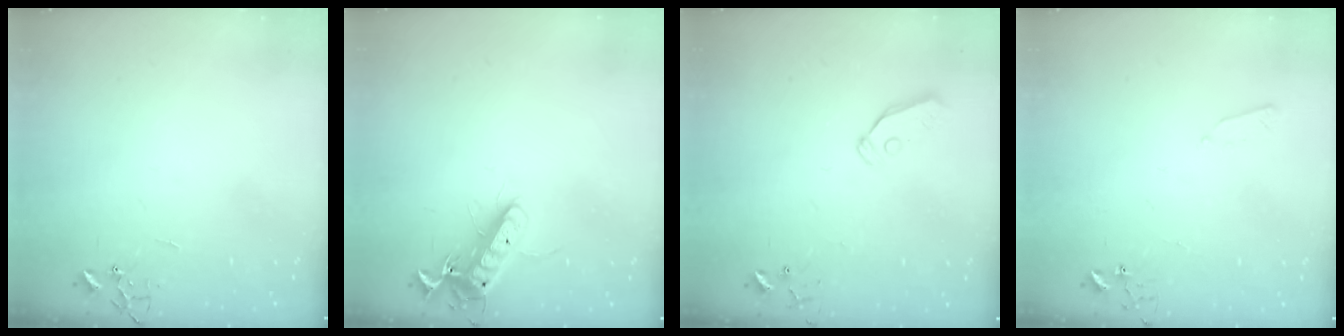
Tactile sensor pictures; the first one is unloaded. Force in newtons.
{"total": 12.2, "press": 12.1, "slide": 1.4}
{"total": 6.0, "press": 6.0, "slide": 0.5}
{"total": 3.4, "press": 3.4, "slide": 0.5}